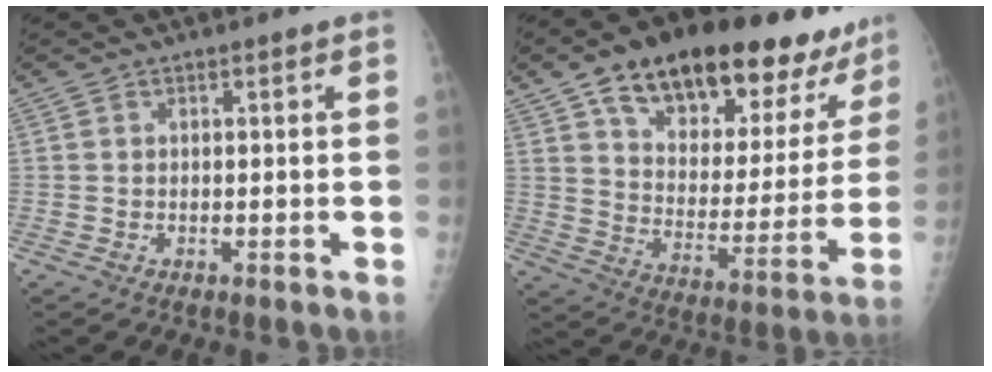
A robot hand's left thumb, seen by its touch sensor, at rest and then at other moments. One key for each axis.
{"total": 26.8, "fx": 18.2, "fy": 12.0, "fz": 15.6, "tx": -0.191, "ty": -0.048, "tz": 0.268}